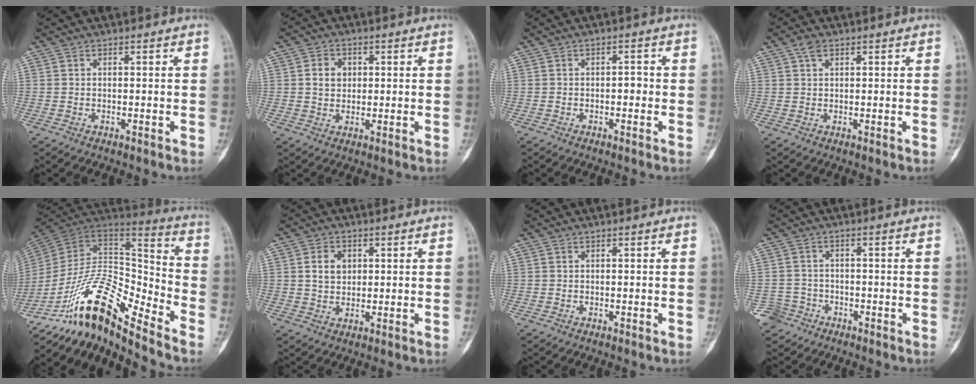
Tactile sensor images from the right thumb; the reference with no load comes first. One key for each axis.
{"total": 4.4, "fx": 0.8, "fy": 3.6, "fz": 2.3, "tx": -0.019, "ty": 0.000, "tz": 0.012}
{"total": 3.2, "fx": -0.7, "fy": 1.9, "fz": 2.4, "tx": -0.020, "ty": 0.013, "tz": -0.015}
{"total": 2.3, "fx": 1.3, "fy": 1.3, "fz": 1.4, "tx": -0.024, "ty": 0.002, "tz": 0.025}
{"total": 19.4, "fx": -14.3, "fy": 5.6, "fz": 11.8, "tx": -0.184, "ty": 0.114, "tz": -0.250}
{"total": 4.9, "fx": 1.2, "fy": 3.8, "fz": 2.9, "tx": -0.032, "ty": -0.005, "tz": 0.021}
{"total": 0.0}
{"total": 4.4, "fx": -2.7, "fy": 3.5, "fz": -0.1, "tx": 0.016, "ty": 0.018, "tz": -0.050}